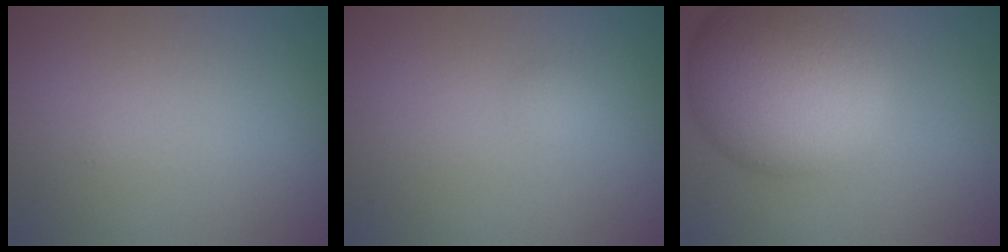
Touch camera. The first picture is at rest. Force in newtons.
{"total": 0.7, "press": 0.7, "slide": 0.0}
{"total": 11.2, "press": 11.1, "slide": 0.4}